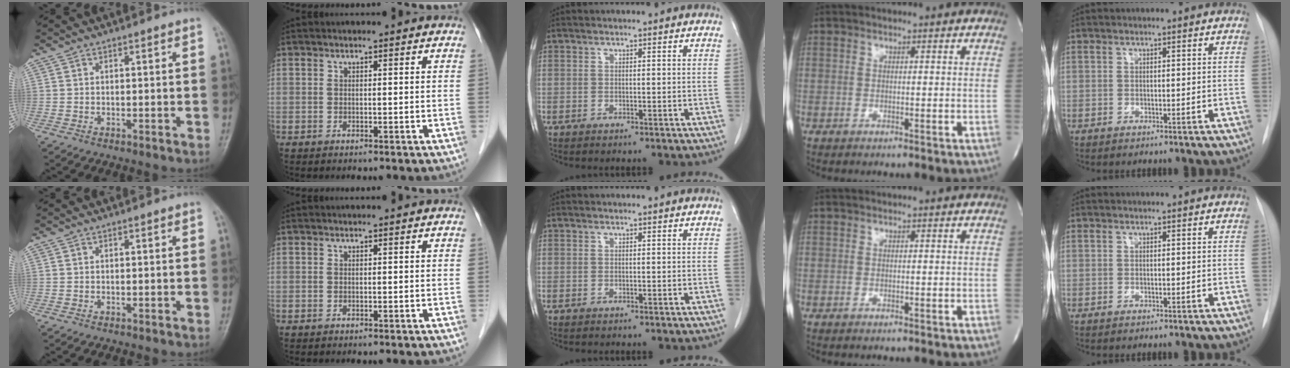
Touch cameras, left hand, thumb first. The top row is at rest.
{}